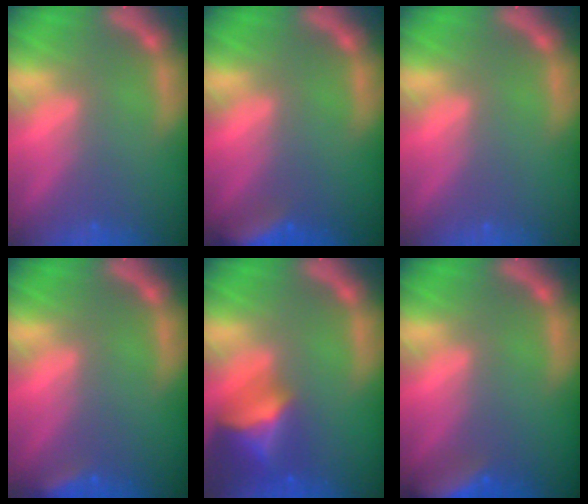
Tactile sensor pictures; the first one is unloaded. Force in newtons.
{"total": 5.0}
{"total": 0.0}
{"total": 2.4}
{"total": 7.0}
{"total": 6.5}